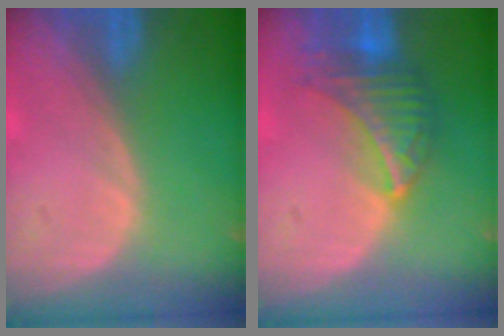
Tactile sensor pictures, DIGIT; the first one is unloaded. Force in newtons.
{"total": 6.8, "press": 6.6, "slide": 1.4}